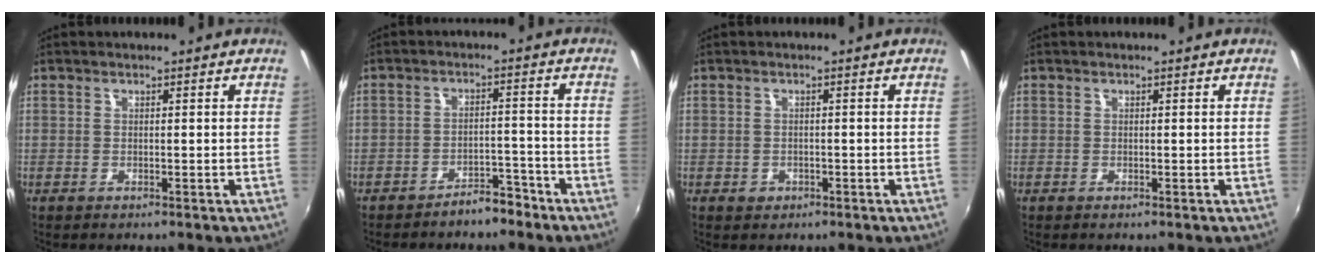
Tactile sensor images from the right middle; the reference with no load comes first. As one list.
[{"total": 4.7, "force": [-4.0, 1.7, 1.6], "torque": [-0.036, 0.013, -0.052]}, {"total": 1.5, "force": [-0.5, 1.4, 0.4], "torque": [-0.008, -0.002, -0.005]}, {"total": 0.0}]